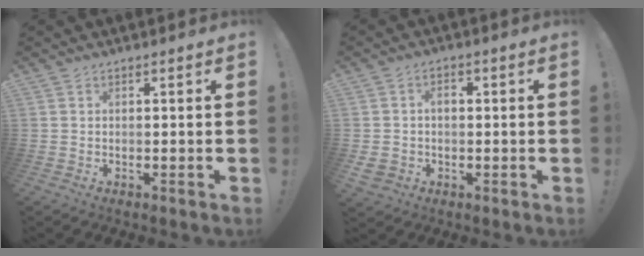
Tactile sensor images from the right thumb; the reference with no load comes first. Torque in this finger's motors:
{"motor_torque": [0.56, 0.66, 0.01, -0.12, 0.01]}